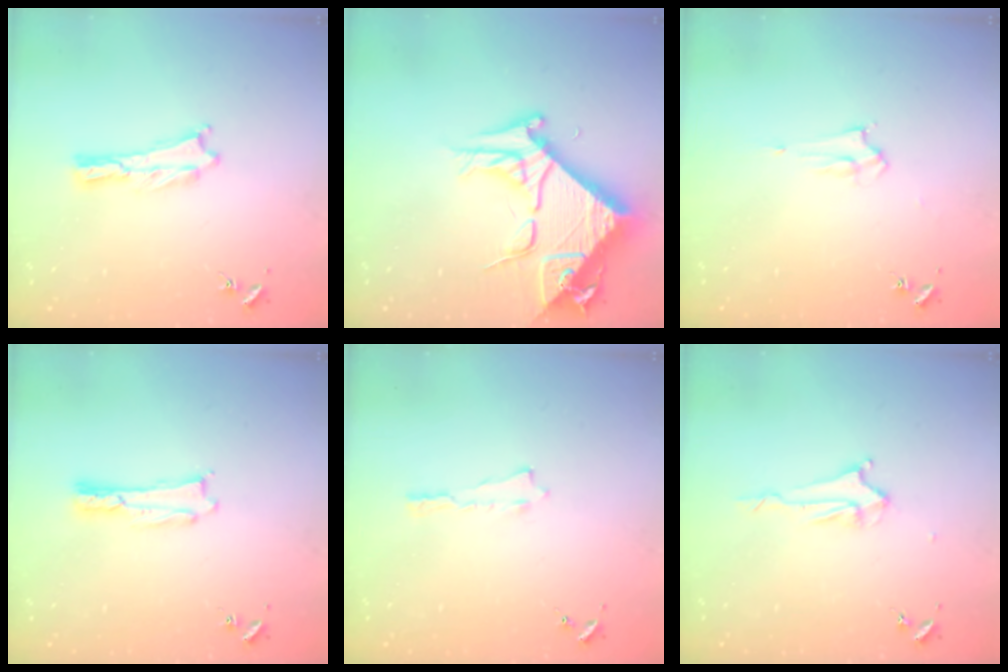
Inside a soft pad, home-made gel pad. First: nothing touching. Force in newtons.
{"total": 10.5, "press": 10.5, "slide": 1.0}
{"total": 2.1, "press": 2.1, "slide": 0.2}
{"total": 0.0}
{"total": 0.0}
{"total": 2.2, "press": 2.2, "slide": 0.3}